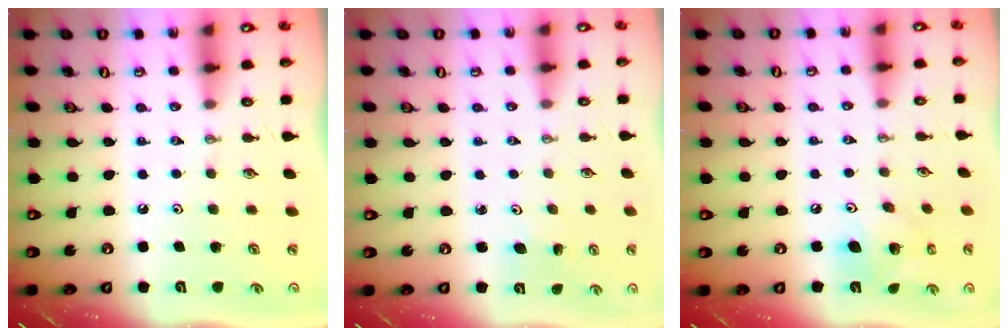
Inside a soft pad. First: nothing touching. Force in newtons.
{"total": 3.6, "press": 3.5, "slide": 0.4}
{"total": 11.0, "press": 10.8, "slide": 1.9}